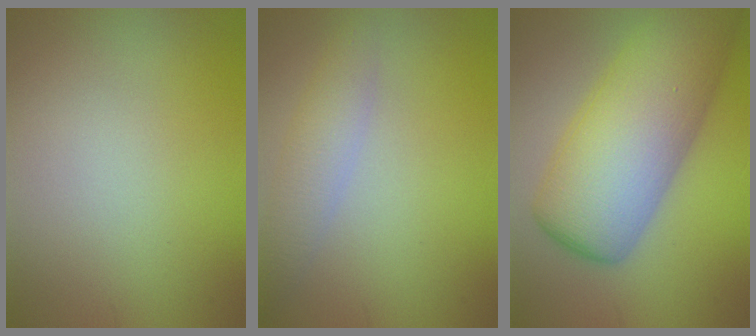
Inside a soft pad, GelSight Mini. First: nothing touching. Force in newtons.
{"total": 2.9, "press": 2.9, "slide": 0.2}
{"total": 10.9, "press": 10.9, "slide": 0.1}